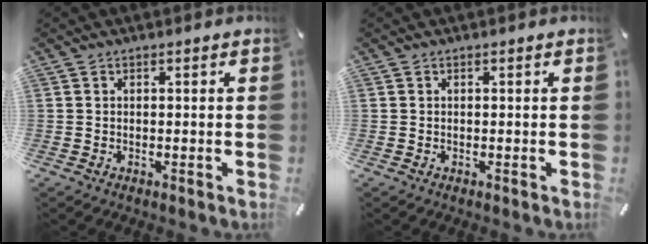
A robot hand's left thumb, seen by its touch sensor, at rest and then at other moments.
{"total": 0.0}